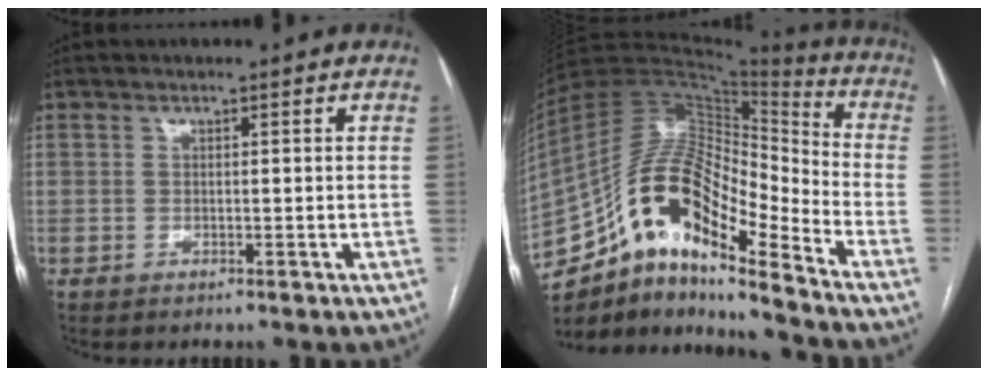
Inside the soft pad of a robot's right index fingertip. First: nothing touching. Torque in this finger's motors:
{"motor_torque": [1.10, -1.04, 0.87, 0.13]}